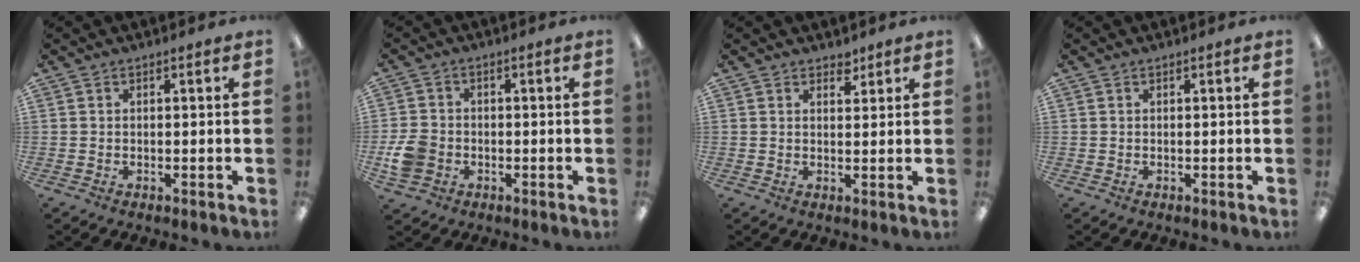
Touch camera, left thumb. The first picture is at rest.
{"total": 6.1, "force": [-1.7, 4.9, 3.1], "torque": [-0.062, 0.007, -0.032]}
{"total": 2.6, "force": [2.2, 1.3, 0.7], "torque": [0.000, -0.011, 0.037]}
{"total": 0.0}